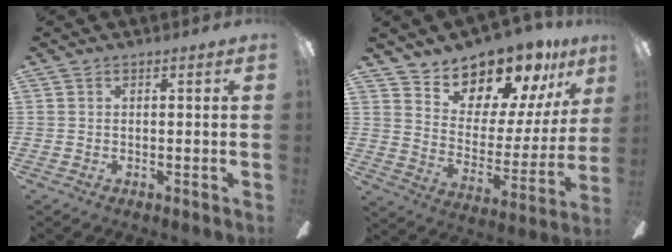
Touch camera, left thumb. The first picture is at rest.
{"total": 14.3, "force": [13.0, 5.3, 2.7], "torque": [-0.062, -0.117, 0.235]}